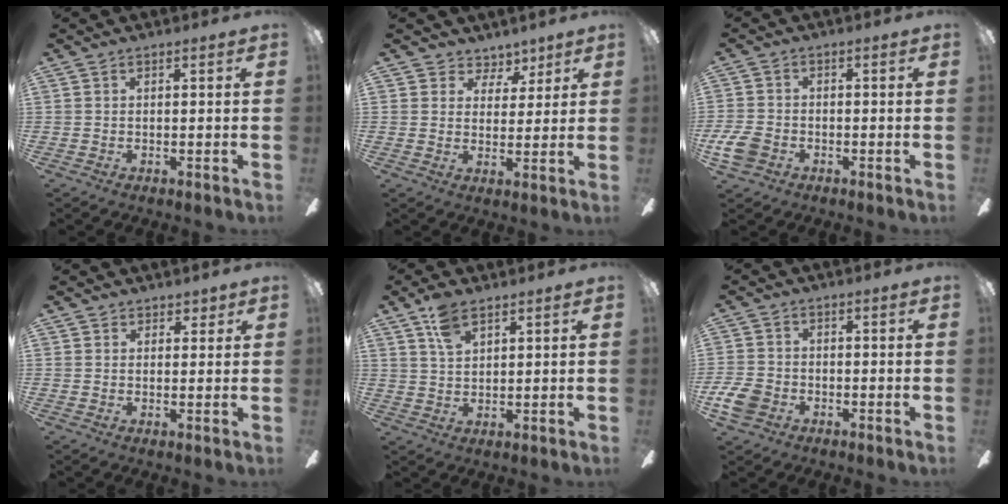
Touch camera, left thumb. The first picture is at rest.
{"total": 4.7, "force": [3.6, 3.1, -0.2], "torque": [0.011, -0.021, 0.064]}
{"total": 6.1, "force": [-2.5, 4.4, 3.3], "torque": [-0.082, 0.013, -0.049]}
{"total": 2.6, "force": [1.9, 1.8, 0.0], "torque": [0.012, -0.004, 0.033]}
{"total": 6.3, "force": [4.0, 3.0, 3.8], "torque": [-0.077, -0.003, 0.074]}
{"total": 6.3, "force": [-2.7, 4.7, 3.2], "torque": [-0.081, 0.015, -0.053]}